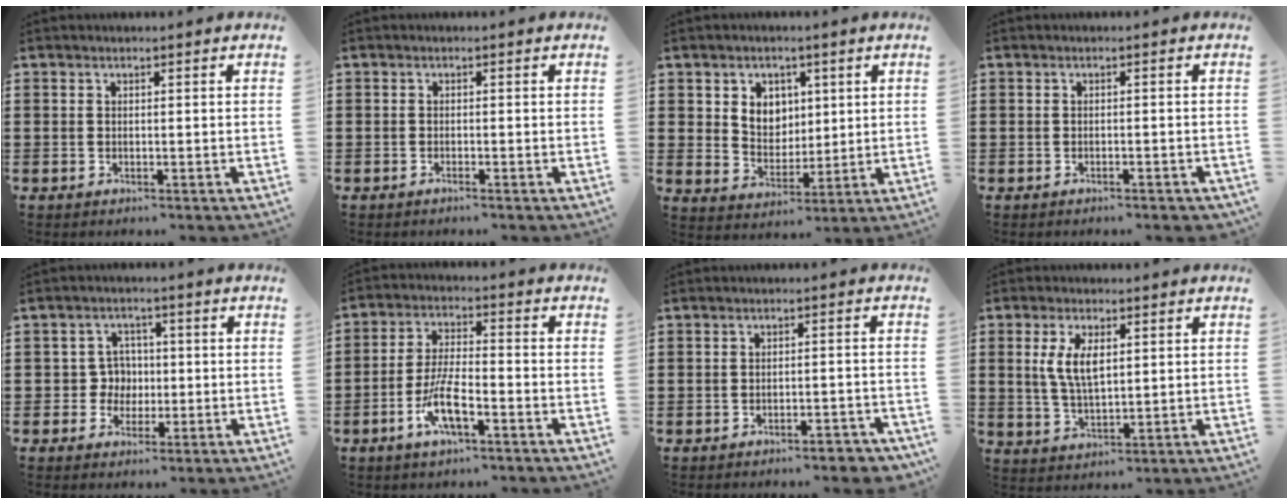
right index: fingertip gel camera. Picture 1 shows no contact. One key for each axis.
{"total": 0.8, "fx": -0.7, "fy": -0.2, "fz": 0.2, "tx": -0.005, "ty": -0.003, "tz": -0.013}
{"total": 4.9, "fx": 2.2, "fy": 4.2, "fz": 1.2, "tx": -0.037, "ty": 0.007, "tz": 0.039}
{"total": 1.2, "fx": -1.0, "fy": 0.0, "fz": 0.5, "tx": -0.013, "ty": -0.004, "tz": -0.019}
{"total": 3.9, "fx": -0.4, "fy": 3.6, "fz": 1.4, "tx": -0.042, "ty": 0.010, "tz": -0.010}
{"total": 7.0, "fx": -3.4, "fy": 1.9, "fz": 5.9, "tx": -0.135, "ty": -0.009, "tz": -0.068}
{"total": 2.7, "fx": -2.5, "fy": 0.1, "fz": 1.0, "tx": -0.020, "ty": 0.000, "tz": -0.050}
{"total": 5.6, "fx": 1.5, "fy": 2.3, "fz": 4.9, "tx": -0.103, "ty": 0.007, "tz": 0.025}